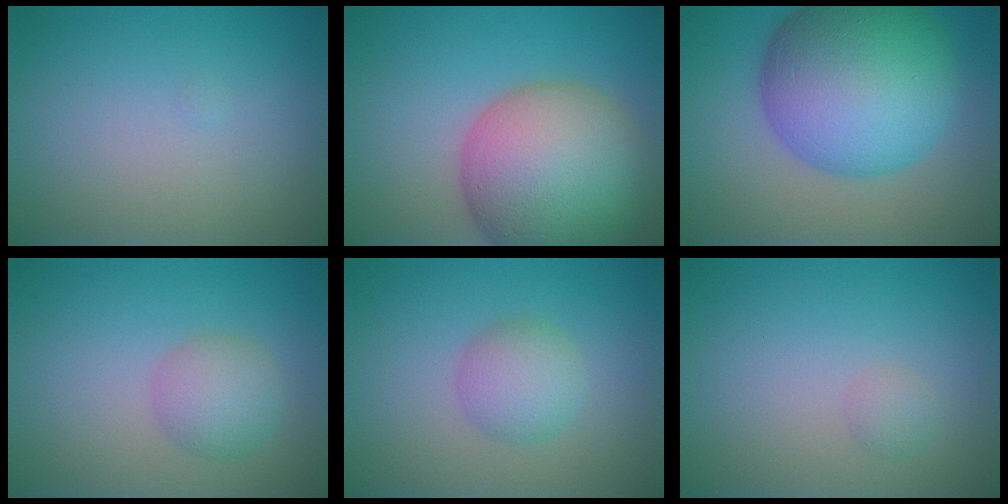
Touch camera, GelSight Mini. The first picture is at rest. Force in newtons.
{"total": 12.8, "press": 12.7, "slide": 0.8}
{"total": 14.3, "press": 14.3, "slide": 0.4}
{"total": 2.9, "press": 2.9, "slide": 0.2}
{"total": 2.9, "press": 2.9, "slide": 0.1}
{"total": 0.9, "press": 0.9, "slide": 0.0}